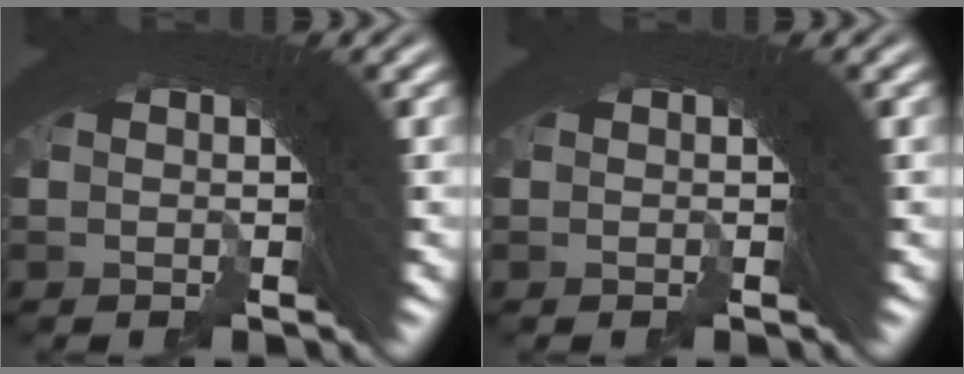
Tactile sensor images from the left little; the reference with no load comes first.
{"total": 0.0}